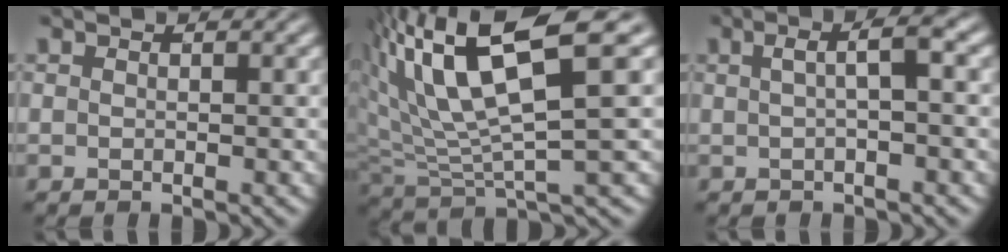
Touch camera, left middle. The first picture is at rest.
{"total": 10.2, "force": [4.2, 3.0, 8.8], "torque": [-0.181, 0.009, 0.086]}
{"total": 2.8, "force": [0.2, 0.6, 2.7], "torque": [-0.048, 0.012, 0.006]}